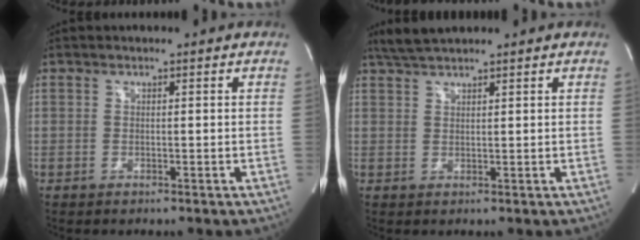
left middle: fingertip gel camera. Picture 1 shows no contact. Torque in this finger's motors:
{"motor_torque": [0.12, -0.08, -0.06, 0.00]}